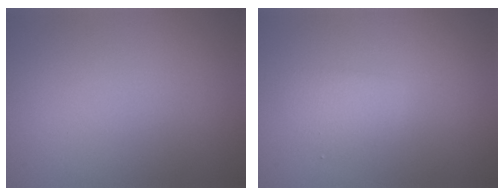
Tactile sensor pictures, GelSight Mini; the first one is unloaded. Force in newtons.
{"total": 1.7, "press": 1.7, "slide": 0.1}